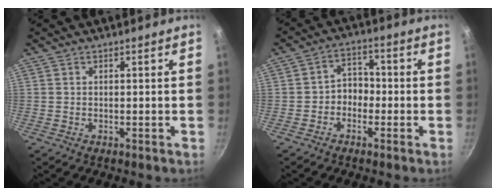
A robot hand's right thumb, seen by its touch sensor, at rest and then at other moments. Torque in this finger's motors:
{"motor_torque": [-0.42, 0.44, 0.15, 0.24, 0.01]}